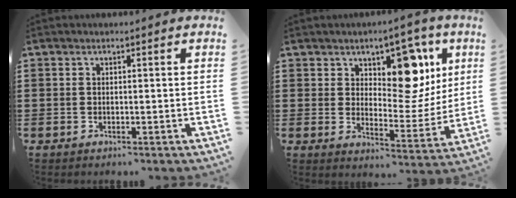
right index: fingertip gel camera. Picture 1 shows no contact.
{"total": 10.6, "force": [5.8, 5.8, 6.6], "torque": [-0.095, -0.030, 0.097]}